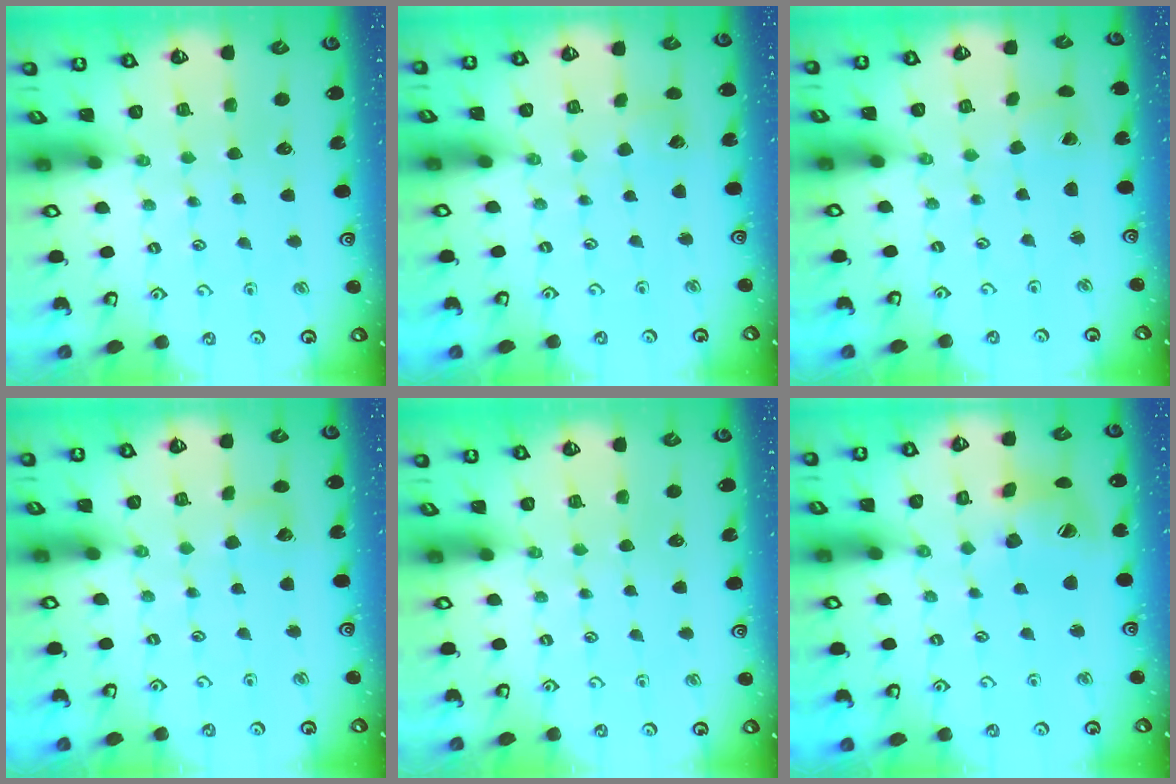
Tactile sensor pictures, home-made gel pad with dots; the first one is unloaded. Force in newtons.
{"total": 3.5, "press": 3.5, "slide": 0.5}
{"total": 2.1, "press": 2.1, "slide": 0.1}
{"total": 2.5, "press": 2.5, "slide": 0.3}
{"total": 0.0}
{"total": 12.9, "press": 12.9, "slide": 1.0}